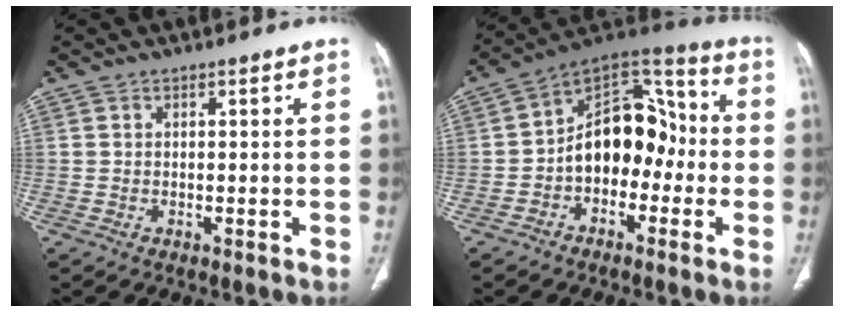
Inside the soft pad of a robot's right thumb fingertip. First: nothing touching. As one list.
[{"total": 15.5, "force": [-2.6, 10.6, 11.0], "torque": [-0.127, 0.059, -0.056]}]